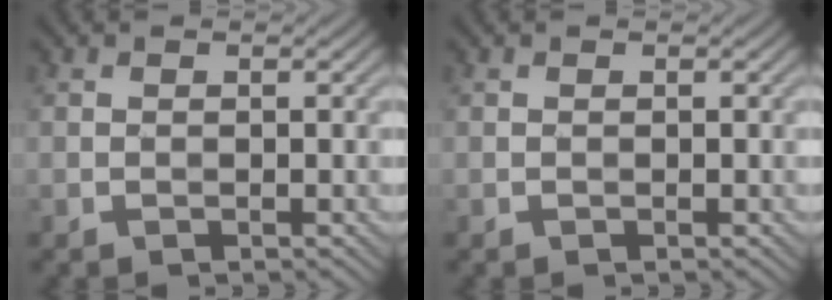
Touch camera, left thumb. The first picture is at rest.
{"total": 0.0}